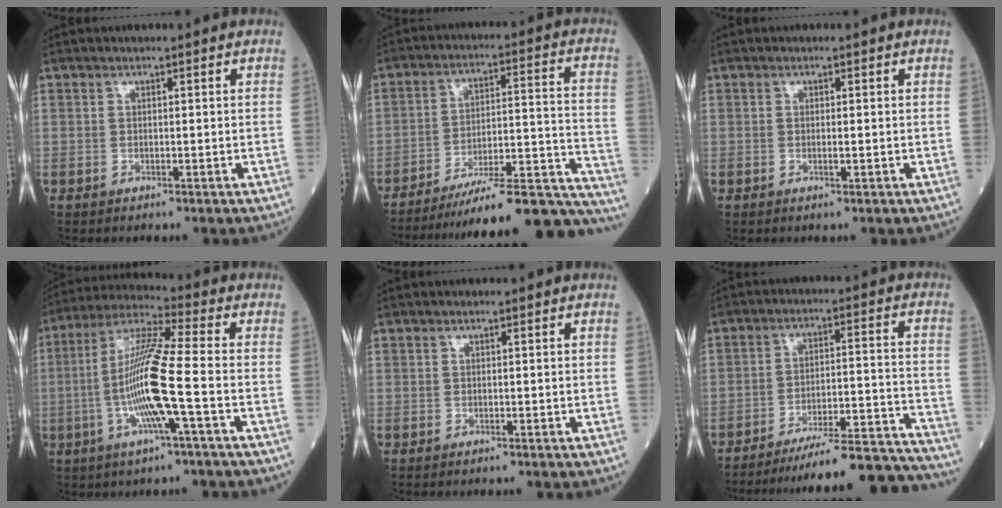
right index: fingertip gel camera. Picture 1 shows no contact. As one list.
[{"total": 25.3, "force": [-23.3, 1.0, 9.8], "torque": [-0.059, 0.020, -0.325]}, {"total": 0.9, "force": [-0.2, 0.0, 0.9], "torque": [-0.018, -0.004, -0.002]}, {"total": 13.0, "force": [-2.9, -0.2, 12.7], "torque": [-0.255, -0.001, -0.063]}, {"total": 0.0}, {"total": 22.1, "force": [-21.2, -0.6, 6.2], "torque": [-0.039, 0.007, -0.291]}]